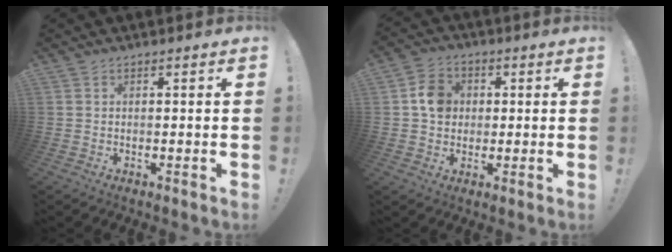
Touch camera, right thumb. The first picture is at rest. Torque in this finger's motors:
{"motor_torque": [0.56, 0.71, 0.36, 0.14, 0.00]}